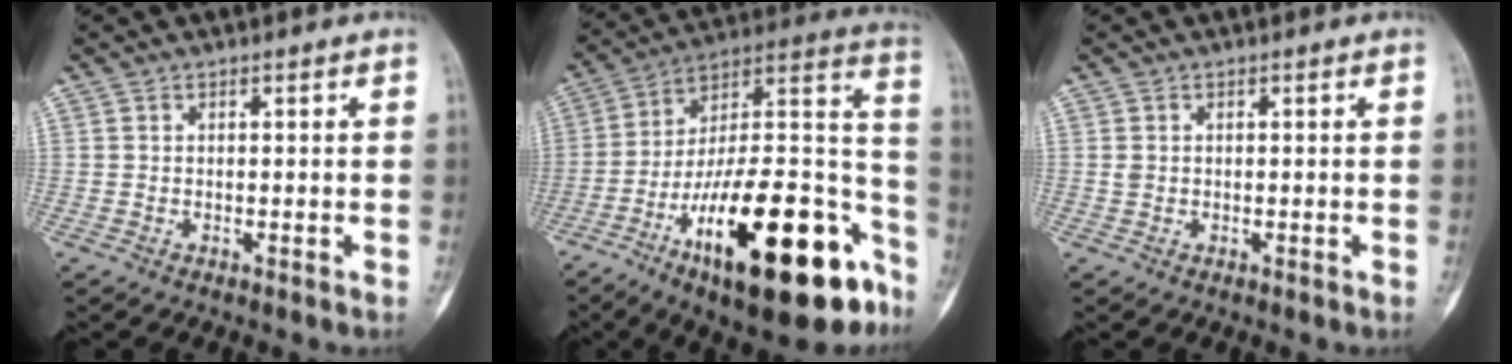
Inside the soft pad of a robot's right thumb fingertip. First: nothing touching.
{"total": 32.0, "force": [-15.1, 11.5, 25.8], "torque": [-0.321, 0.079, -0.234]}
{"total": 1.0, "force": [0.1, 0.9, 0.5], "torque": [-0.009, 0.002, 0.005]}